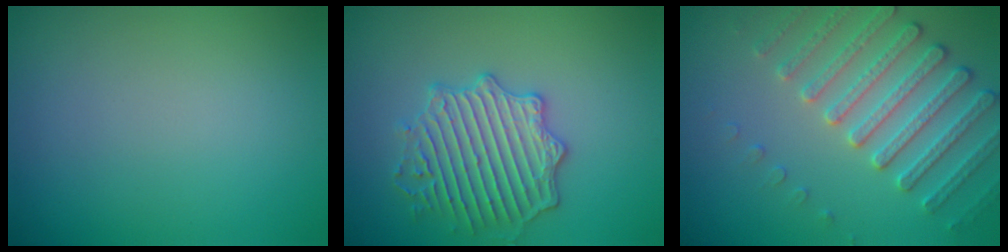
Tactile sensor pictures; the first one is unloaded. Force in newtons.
{"total": 4.2, "press": 4.1, "slide": 1.0}
{"total": 4.3, "press": 4.1, "slide": 1.3}